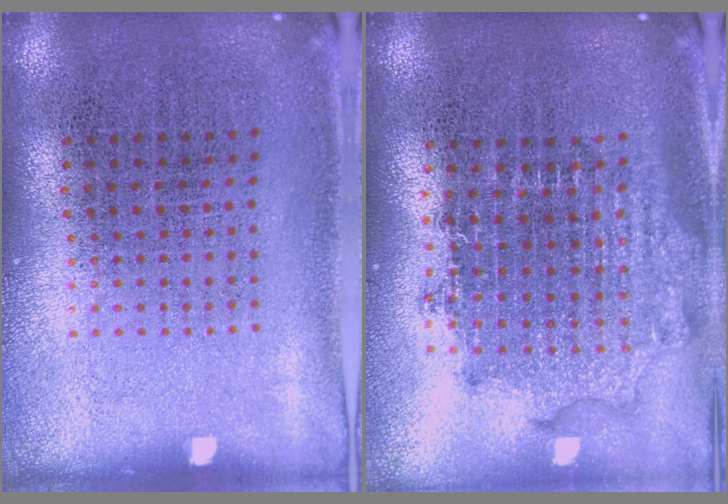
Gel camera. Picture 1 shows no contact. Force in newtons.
{"total": 1.9, "press": 1.5, "slide": 1.1}